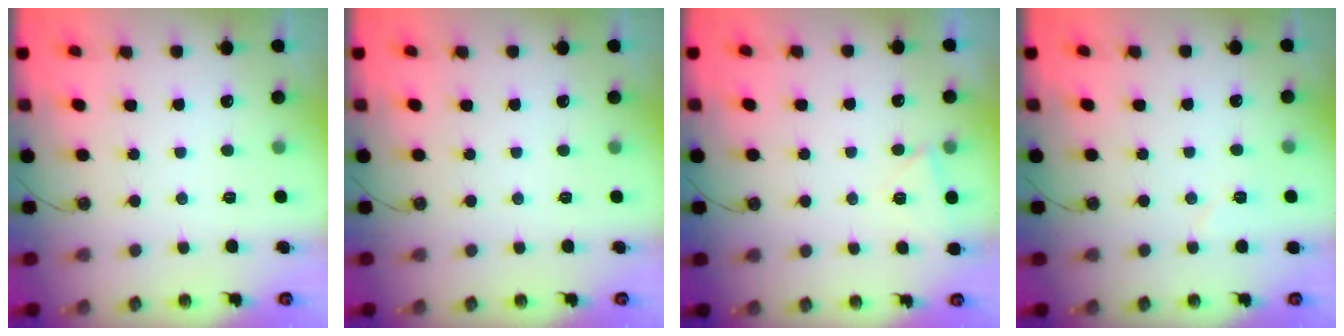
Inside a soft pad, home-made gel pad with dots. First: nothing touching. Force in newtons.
{"total": 0.0}
{"total": 4.2, "press": 3.2, "slide": 2.8}
{"total": 5.4, "press": 5.2, "slide": 1.4}